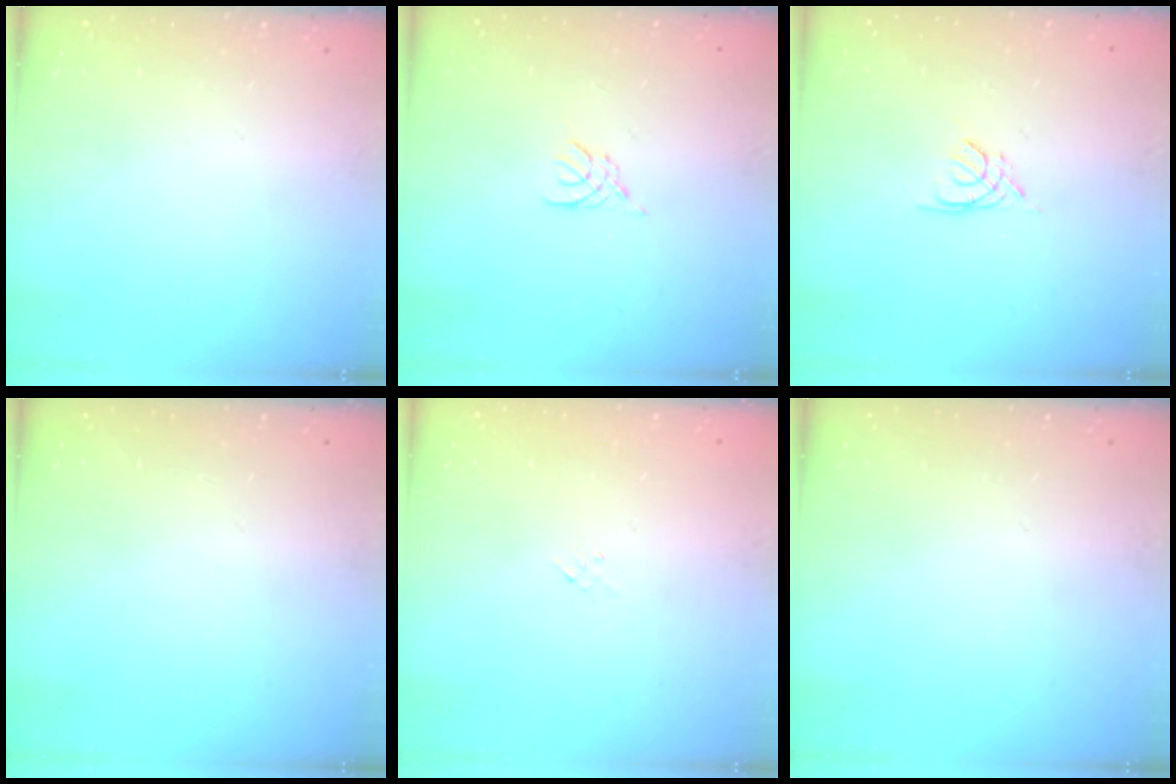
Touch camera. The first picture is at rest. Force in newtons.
{"total": 2.4, "press": 2.3, "slide": 0.5}
{"total": 2.6, "press": 2.6, "slide": 0.3}
{"total": 0.0}
{"total": 1.3, "press": 1.2, "slide": 0.5}
{"total": 0.0}